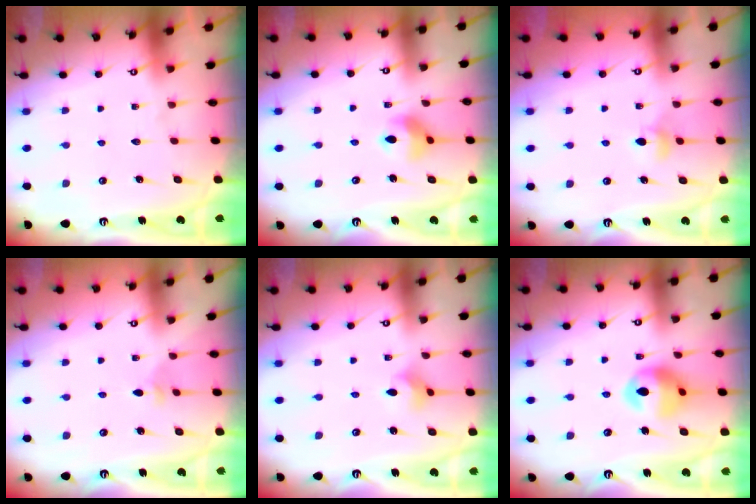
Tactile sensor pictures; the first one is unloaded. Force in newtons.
{"total": 8.9, "press": 8.8, "slide": 1.2}
{"total": 4.1, "press": 4.0, "slide": 0.9}
{"total": 2.6, "press": 2.5, "slide": 0.7}
{"total": 3.5, "press": 3.5, "slide": 0.6}
{"total": 13.1, "press": 12.3, "slide": 4.4}